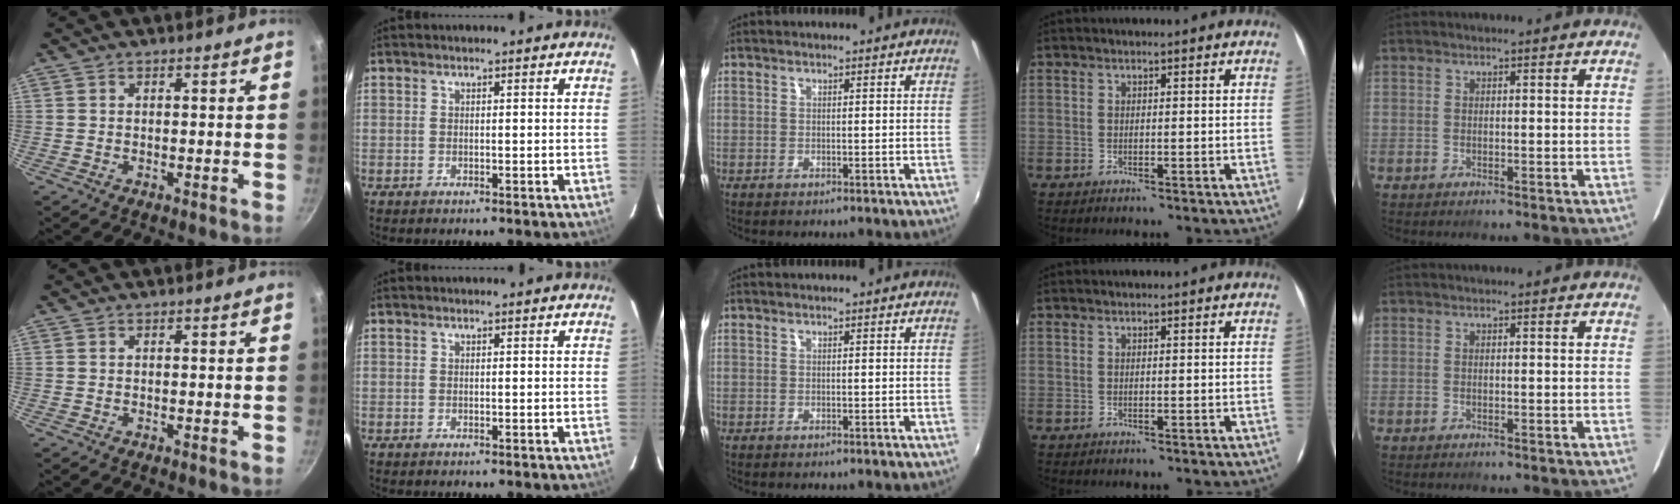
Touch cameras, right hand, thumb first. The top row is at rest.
{}